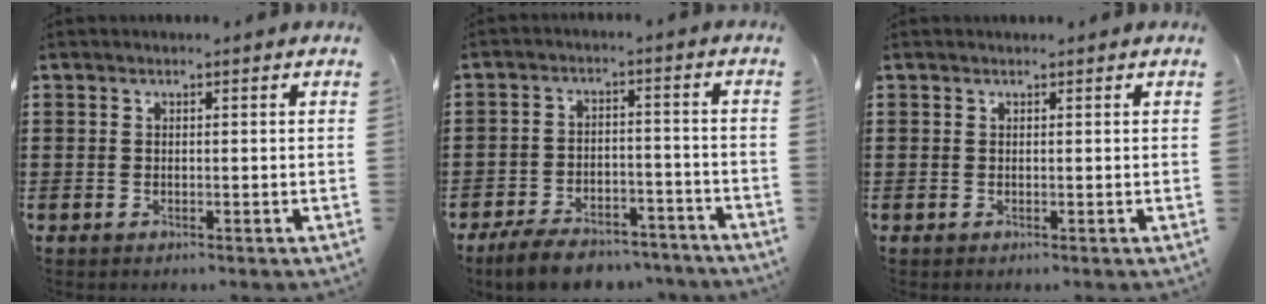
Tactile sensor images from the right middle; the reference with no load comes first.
{"total": 7.3, "force": [-6.6, 1.8, 2.5], "torque": [-0.043, 0.016, -0.126]}
{"total": 0.0}